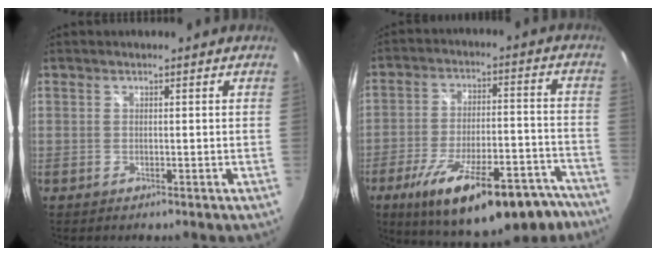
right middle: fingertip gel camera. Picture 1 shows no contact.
{"total": 25.1, "force": [-17.7, 8.2, 15.8], "torque": [-0.249, -0.018, -0.243]}